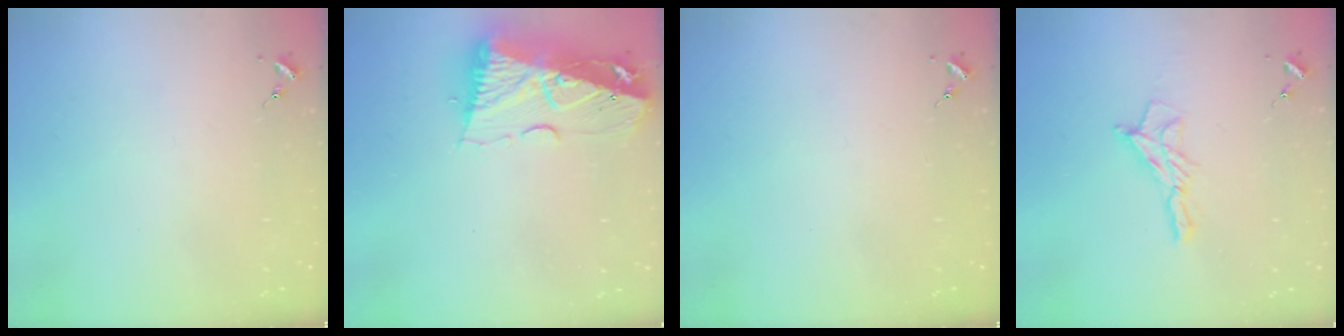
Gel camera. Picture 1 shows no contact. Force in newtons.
{"total": 14.8, "press": 14.7, "slide": 1.8}
{"total": 0.0}
{"total": 8.7, "press": 8.7, "slide": 0.5}